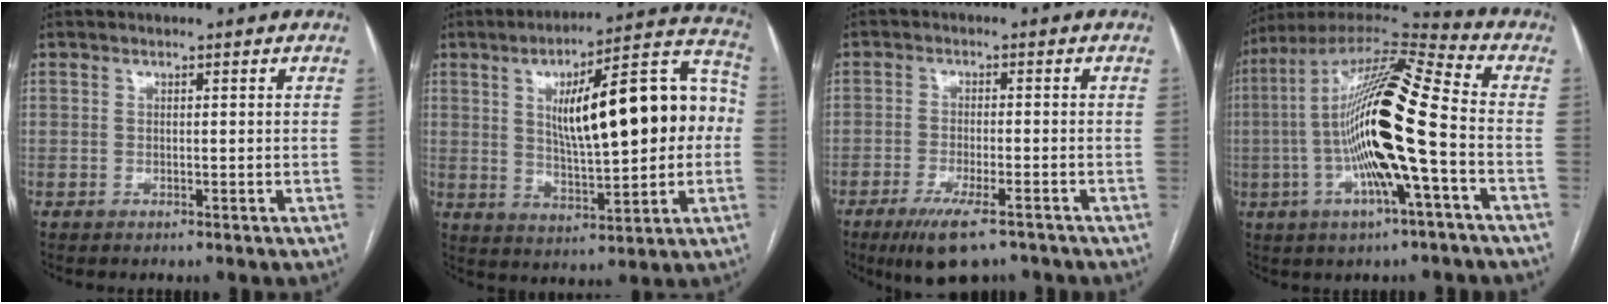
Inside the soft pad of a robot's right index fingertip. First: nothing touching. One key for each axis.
{"total": 20.1, "fx": 2.2, "fy": 5.0, "fz": 19.4, "tx": -0.283, "ty": 0.042, "tz": 0.040}
{"total": 8.0, "fx": -5.6, "fy": 1.8, "fz": 5.4, "tx": -0.094, "ty": -0.016, "tz": -0.089}
{"total": 19.8, "fx": -2.9, "fy": 1.5, "fz": 19.5, "tx": -0.367, "ty": 0.006, "tz": -0.059}